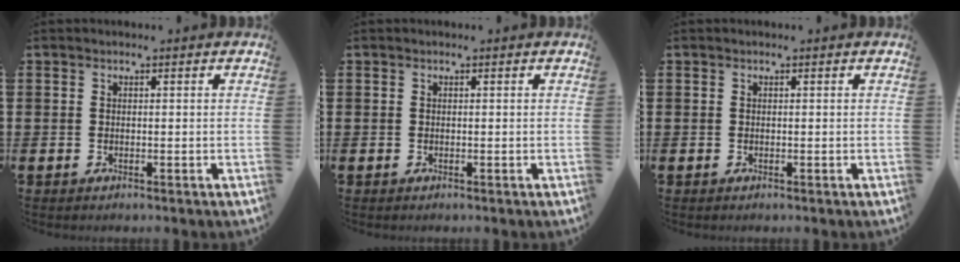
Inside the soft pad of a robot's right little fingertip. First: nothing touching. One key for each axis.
{"total": 0.0}
{"total": 0.0}